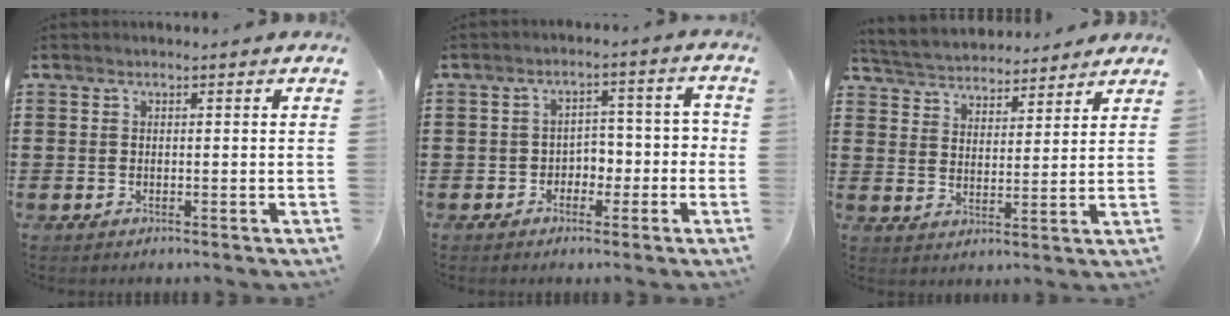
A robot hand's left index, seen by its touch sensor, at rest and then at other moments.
{"total": 3.6, "force": [-2.0, 2.6, 1.3], "torque": [-0.035, 0.009, -0.048]}
{"total": 4.2, "force": [4.1, 0.6, -0.2], "torque": [-0.019, -0.025, 0.071]}